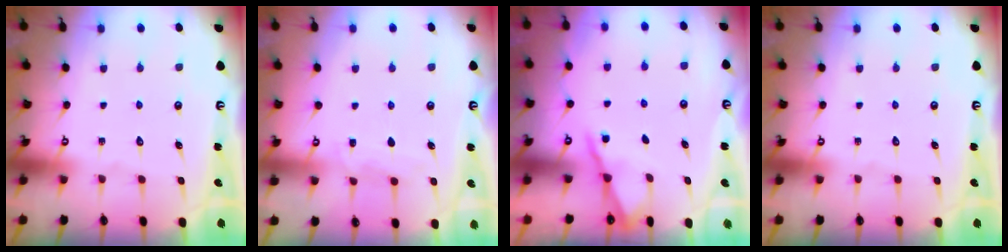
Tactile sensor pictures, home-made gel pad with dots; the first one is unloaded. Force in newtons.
{"total": 4.9, "press": 4.9, "slide": 0.3}
{"total": 2.8, "press": 2.8, "slide": 0.4}
{"total": 0.0}